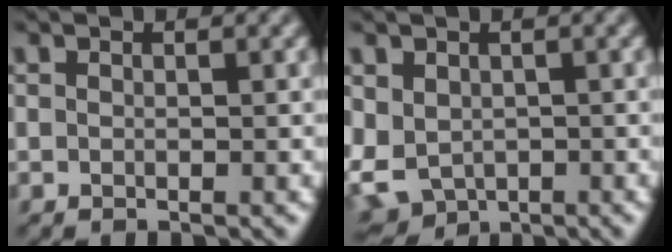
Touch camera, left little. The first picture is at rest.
{"total": 5.4, "force": [-0.5, 4.3, 3.2], "torque": [-0.083, -0.010, -0.006]}